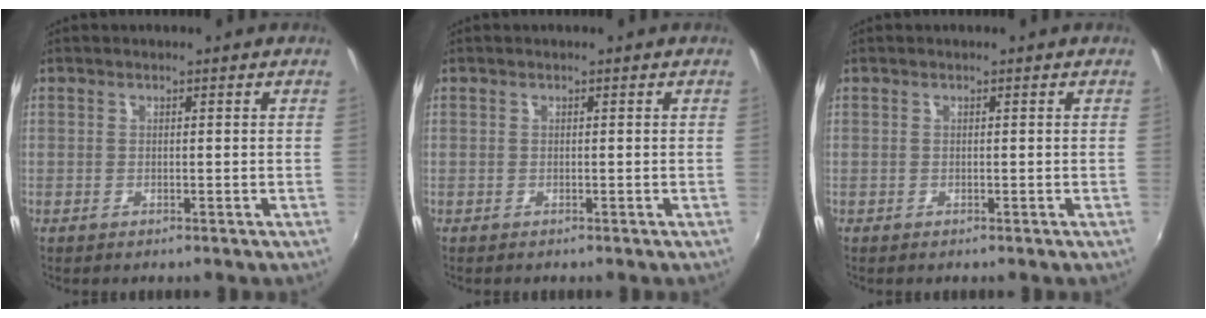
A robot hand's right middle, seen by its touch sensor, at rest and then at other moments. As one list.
[{"total": 0.0}, {"total": 0.0}]